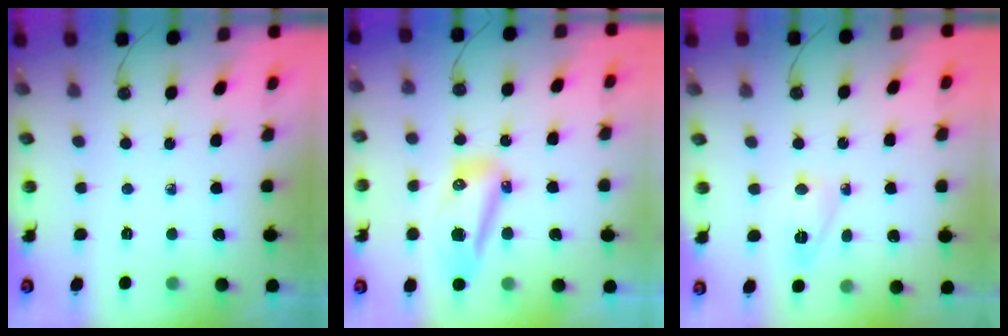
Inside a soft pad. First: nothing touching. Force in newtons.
{"total": 18.4, "press": 13.7, "slide": 12.3}
{"total": 5.3, "press": 5.3, "slide": 0.4}